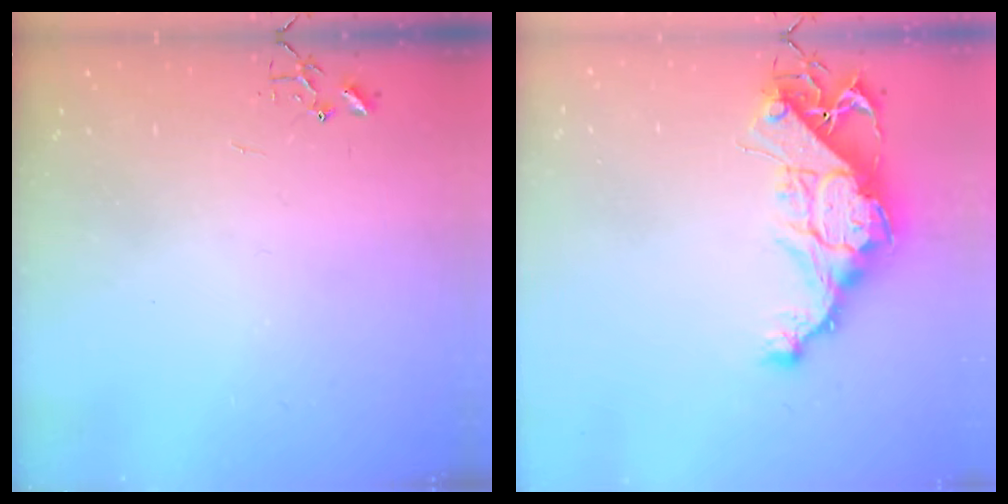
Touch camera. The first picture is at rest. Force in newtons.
{"total": 13.4, "press": 13.4, "slide": 1.1}